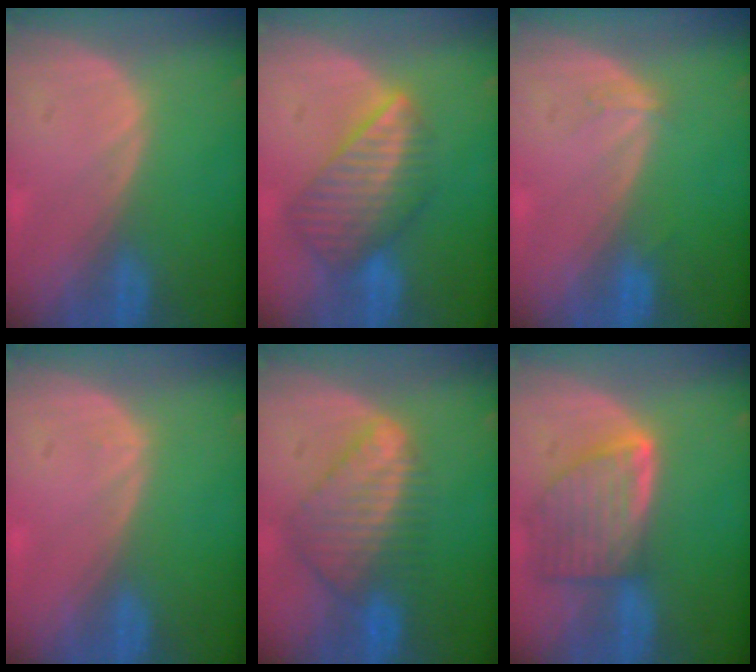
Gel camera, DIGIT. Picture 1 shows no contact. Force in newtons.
{"total": 8.4, "press": 7.4, "slide": 3.9}
{"total": 1.1, "press": 1.1, "slide": 0.1}
{"total": 0.5, "press": 0.2, "slide": 0.5}
{"total": 8.5, "press": 7.5, "slide": 4.1}
{"total": 8.0, "press": 7.2, "slide": 3.5}